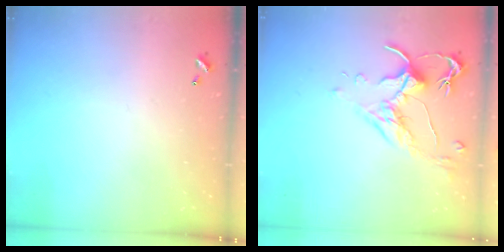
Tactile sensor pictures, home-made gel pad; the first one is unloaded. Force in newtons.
{"total": 1.4, "press": 1.3, "slide": 0.6}